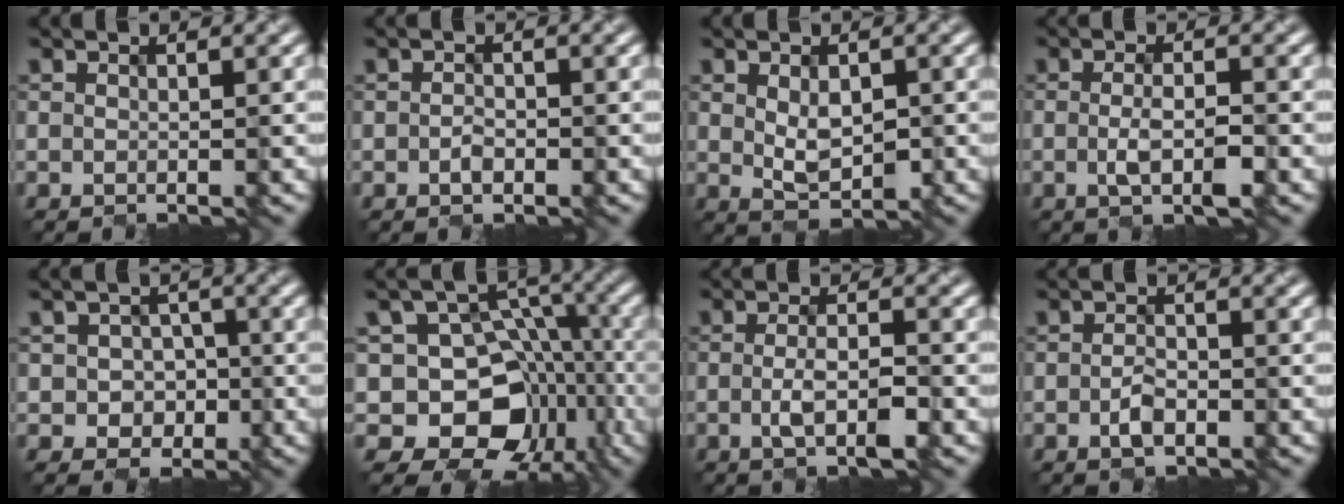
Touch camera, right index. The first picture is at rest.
{"total": 1.4, "force": [-1.0, 0.7, 0.7], "torque": [-0.017, -0.001, -0.011]}
{"total": 2.6, "force": [-0.2, 1.4, 2.2], "torque": [-0.044, -0.004, 0.007]}
{"total": 2.6, "force": [-1.1, 0.6, 2.3], "torque": [-0.049, -0.005, -0.013]}
{"total": 3.2, "force": [-0.9, 2.7, 1.4], "torque": [-0.026, -0.004, -0.010]}
{"total": 10.5, "force": [-3.4, 8.0, 5.9], "torque": [-0.066, 0.004, -0.053]}
{"total": 2.8, "force": [-1.2, 0.6, 2.5], "torque": [-0.052, -0.005, -0.018]}
{"total": 2.1, "force": [-1.3, 1.0, 1.3], "torque": [-0.031, -0.002, -0.017]}